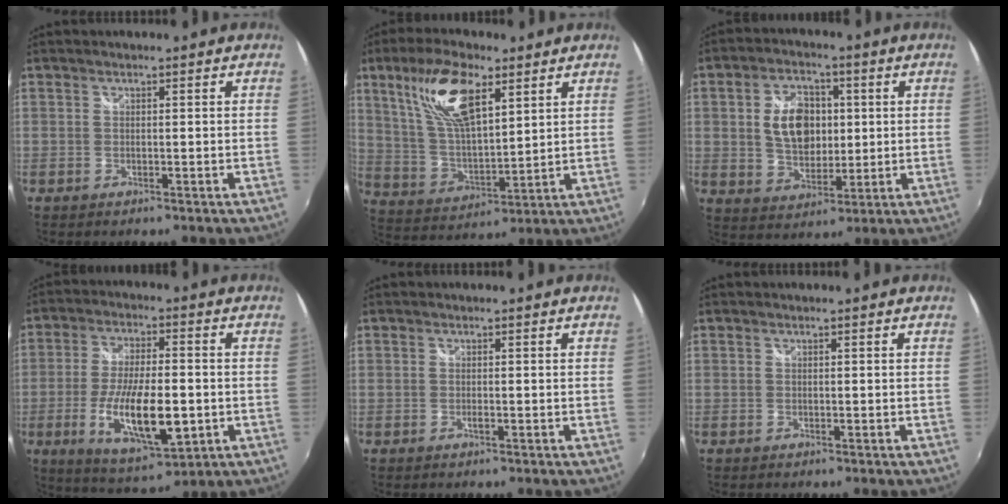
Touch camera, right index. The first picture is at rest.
{"total": 15.2, "force": [7.8, 5.8, 11.7], "torque": [-0.224, 0.014, 0.157]}
{"total": 10.7, "force": [1.4, 7.2, 7.8], "torque": [-0.143, 0.014, 0.031]}
{"total": 15.5, "force": [-3.7, 5.2, 14.1], "torque": [-0.270, -0.024, -0.057]}
{"total": 0.7, "force": [-0.2, 0.1, 0.7], "torque": [-0.012, 0.000, -0.005]}
{"total": 0.0}